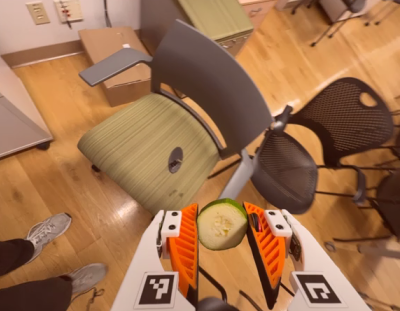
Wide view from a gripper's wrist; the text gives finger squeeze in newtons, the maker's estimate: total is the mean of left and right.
{"total": 9.4, "left": 9.9, "right": 8.9}